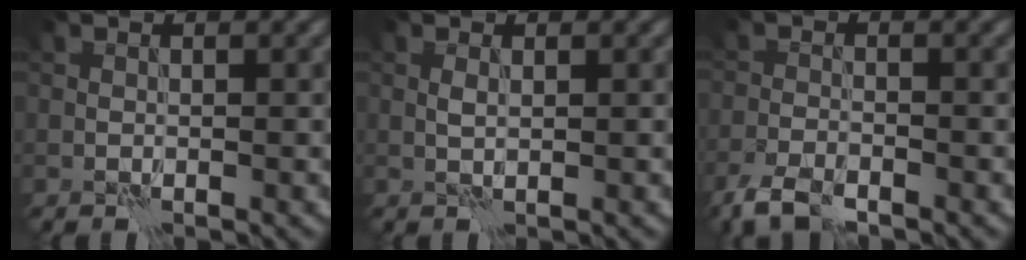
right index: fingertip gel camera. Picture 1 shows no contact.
{"total": 0.6, "force": [0.1, 0.2, 0.5], "torque": [-0.014, 0.001, 0.002]}
{"total": 3.5, "force": [-2.8, 1.2, 1.8], "torque": [-0.034, -0.005, -0.064]}